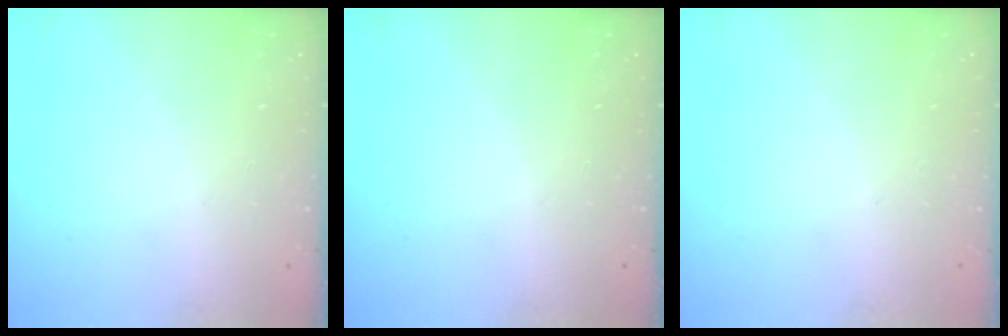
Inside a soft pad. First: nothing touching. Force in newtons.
{"total": 0.0}
{"total": 0.0}